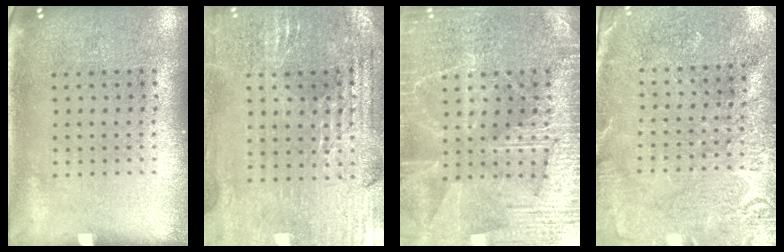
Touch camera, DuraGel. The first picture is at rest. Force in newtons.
{"total": 2.9, "press": 2.9, "slide": 0.5}
{"total": 3.7, "press": 3.6, "slide": 0.4}
{"total": 2.8, "press": 2.8, "slide": 0.3}